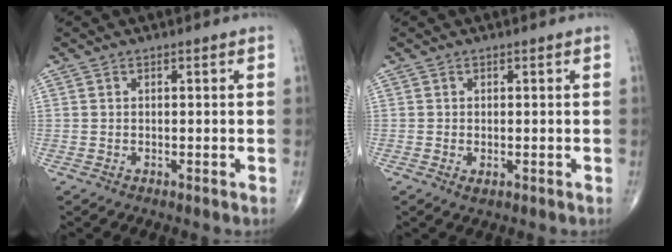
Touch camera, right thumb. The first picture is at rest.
{"total": 1.1, "force": [-0.2, 0.6, 0.9], "torque": [-0.016, -0.004, -0.002]}